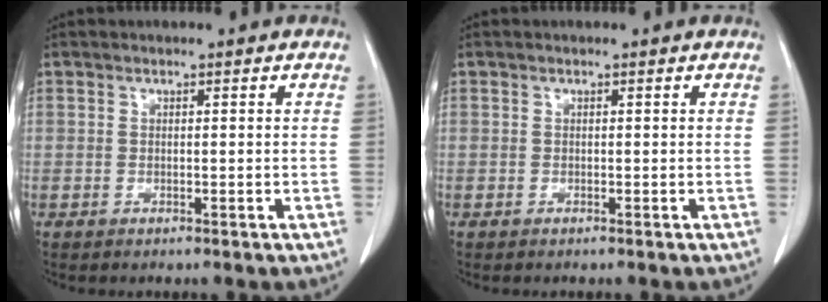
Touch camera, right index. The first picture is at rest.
{"total": 0.0}